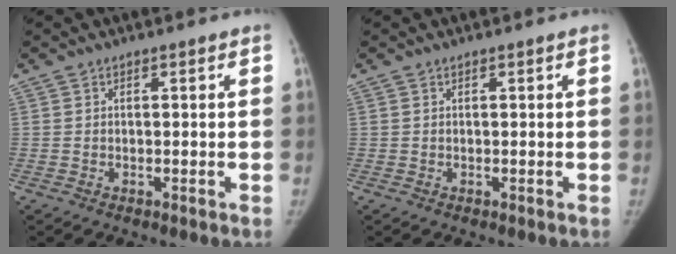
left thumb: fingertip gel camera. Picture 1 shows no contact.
{"total": 0.0}